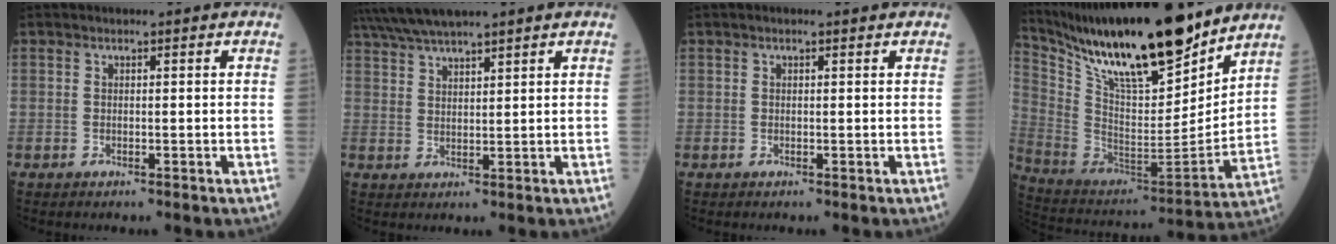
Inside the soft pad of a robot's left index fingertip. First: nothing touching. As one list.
[{"total": 7.4, "force": [6.5, 0.0, 3.6], "torque": [-0.073, 0.033, 0.120]}, {"total": 0.7, "force": [0.5, 0.2, 0.5], "torque": [-0.014, 0.006, 0.005]}, {"total": 24.5, "force": [19.8, 4.0, 14.0], "torque": [-0.259, -0.021, 0.346]}]